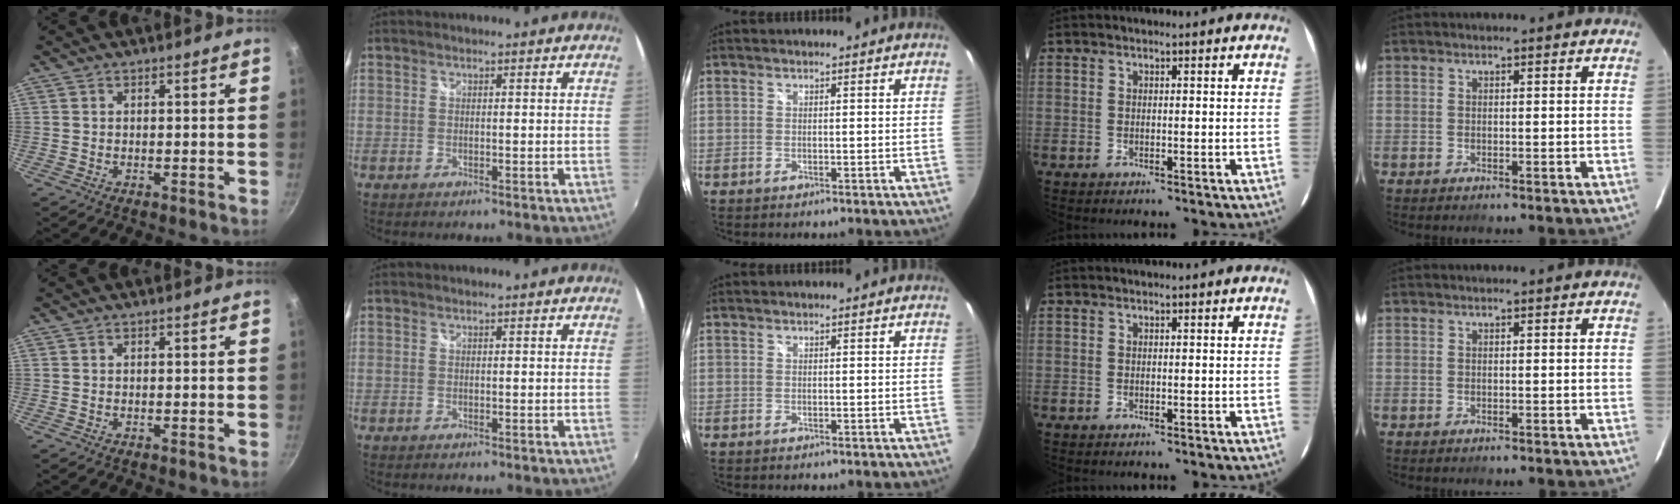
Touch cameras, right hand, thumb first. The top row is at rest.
{}